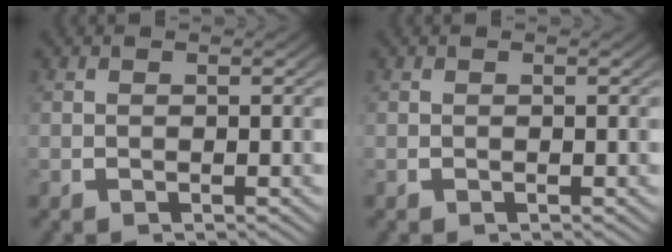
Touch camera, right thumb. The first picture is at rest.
{"total": 0.0}